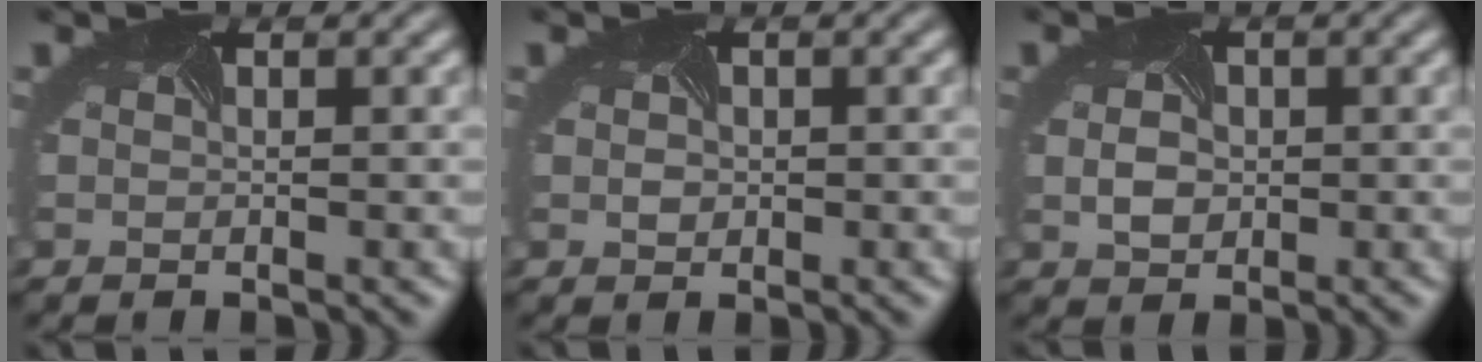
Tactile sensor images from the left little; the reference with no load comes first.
{"total": 1.1, "force": [-0.1, 1.0, 0.3], "torque": [-0.007, -0.004, 0.000]}
{"total": 2.6, "force": [-0.1, 2.1, 1.5], "torque": [-0.031, 0.000, 0.001]}